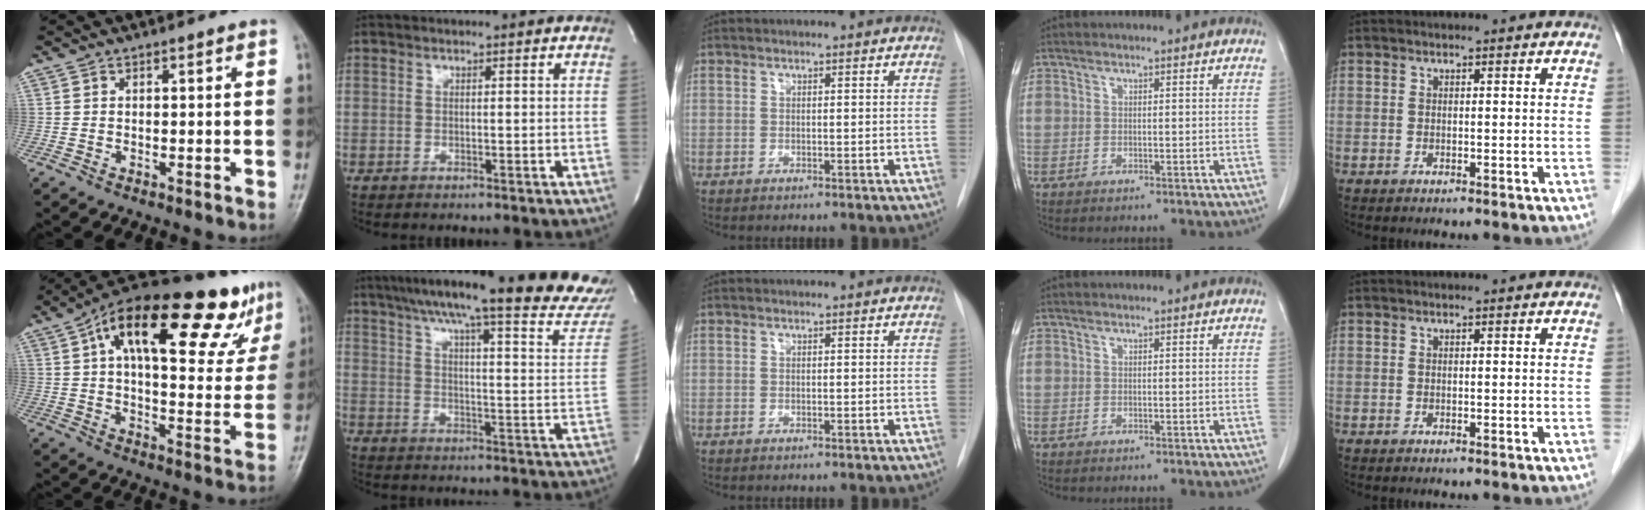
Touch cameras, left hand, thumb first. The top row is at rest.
{"thumb": {"total": 26.1, "force": [14.0, 9.6, 19.8], "torque": [-0.253, 0.007, 0.208]}, "index": {"total": 26.7, "force": [22.7, 1.8, 13.9], "torque": [-0.207, -0.056, 0.283]}}